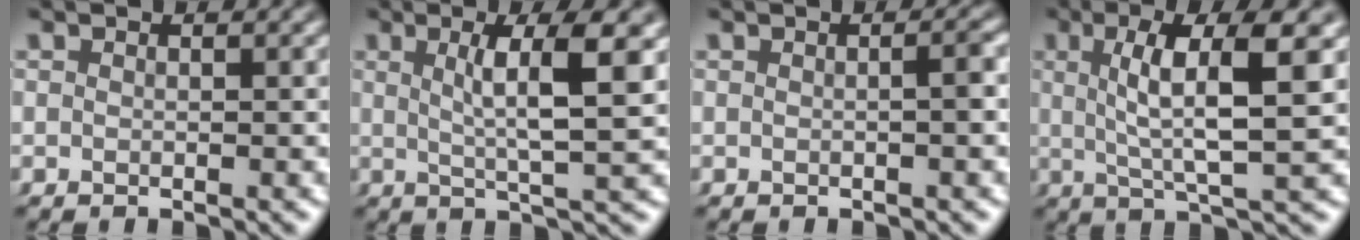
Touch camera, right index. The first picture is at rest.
{"total": 4.5, "force": [1.4, -0.3, 4.3], "torque": [-0.069, 0.004, 0.021]}
{"total": 1.2, "force": [0.0, 0.0, 1.2], "torque": [-0.018, 0.006, -0.002]}
{"total": 6.1, "force": [1.7, 0.7, 5.9], "torque": [-0.090, 0.007, 0.025]}